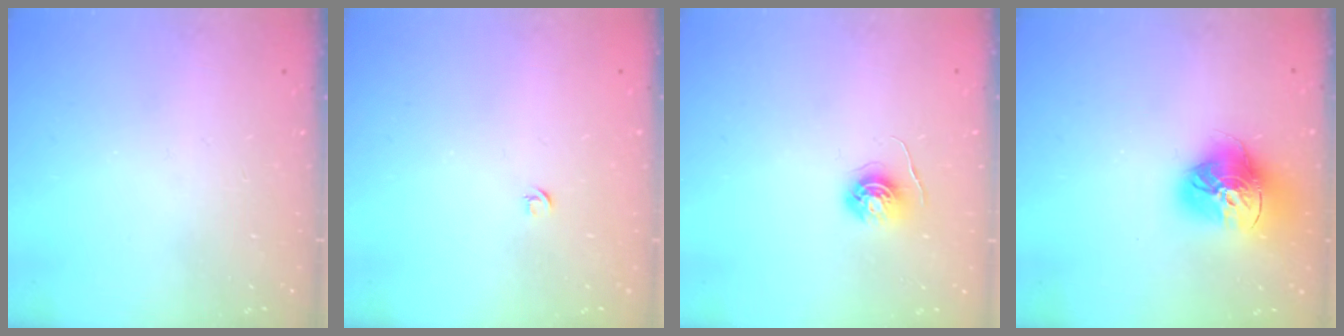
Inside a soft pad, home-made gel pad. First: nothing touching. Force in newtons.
{"total": 2.7, "press": 2.6, "slide": 0.6}
{"total": 5.3, "press": 5.3, "slide": 0.5}
{"total": 17.9, "press": 17.9, "slide": 1.6}